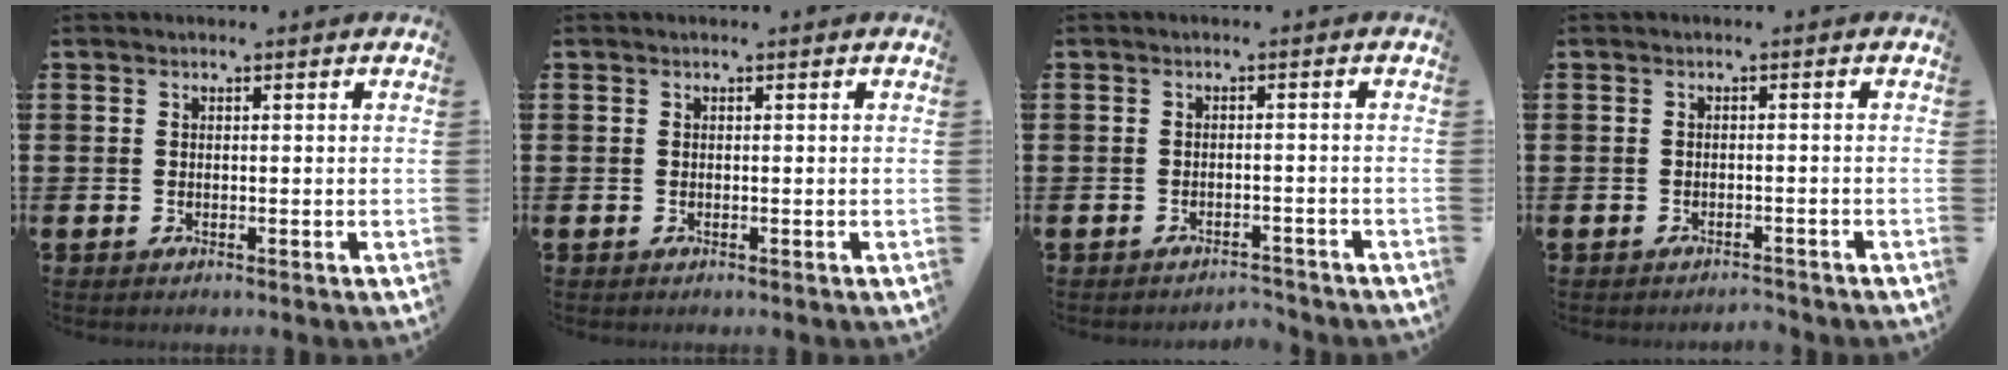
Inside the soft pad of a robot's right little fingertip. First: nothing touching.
{"total": 0.0}
{"total": 1.7, "force": [-1.7, 0.0, 0.0], "torque": [-0.005, 0.003, -0.036]}
{"total": 1.1, "force": [-1.1, 0.0, 0.0], "torque": [-0.003, 0.002, -0.023]}